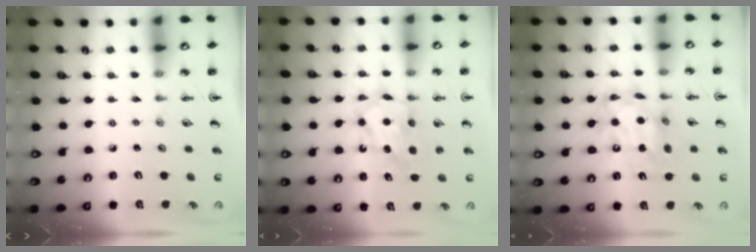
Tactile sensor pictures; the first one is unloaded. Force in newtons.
{"total": 6.8, "press": 6.8, "slide": 0.2}
{"total": 12.4, "press": 12.3, "slide": 1.1}